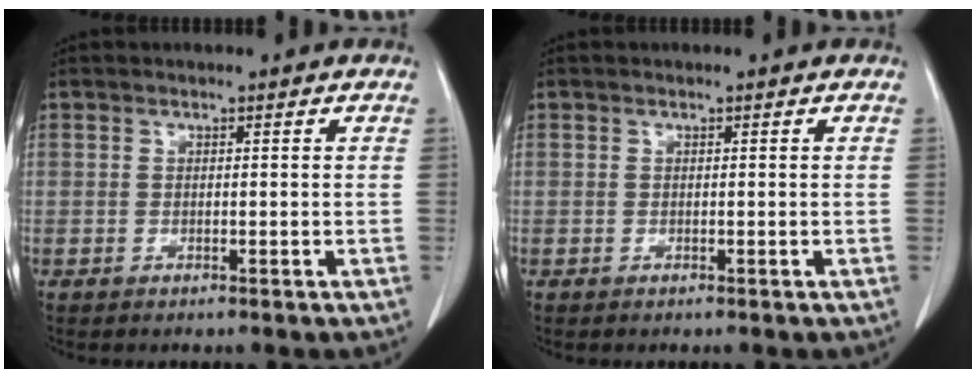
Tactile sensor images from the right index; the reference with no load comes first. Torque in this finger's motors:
{"motor_torque": [0.00, 0.00, 0.00, 0.00]}